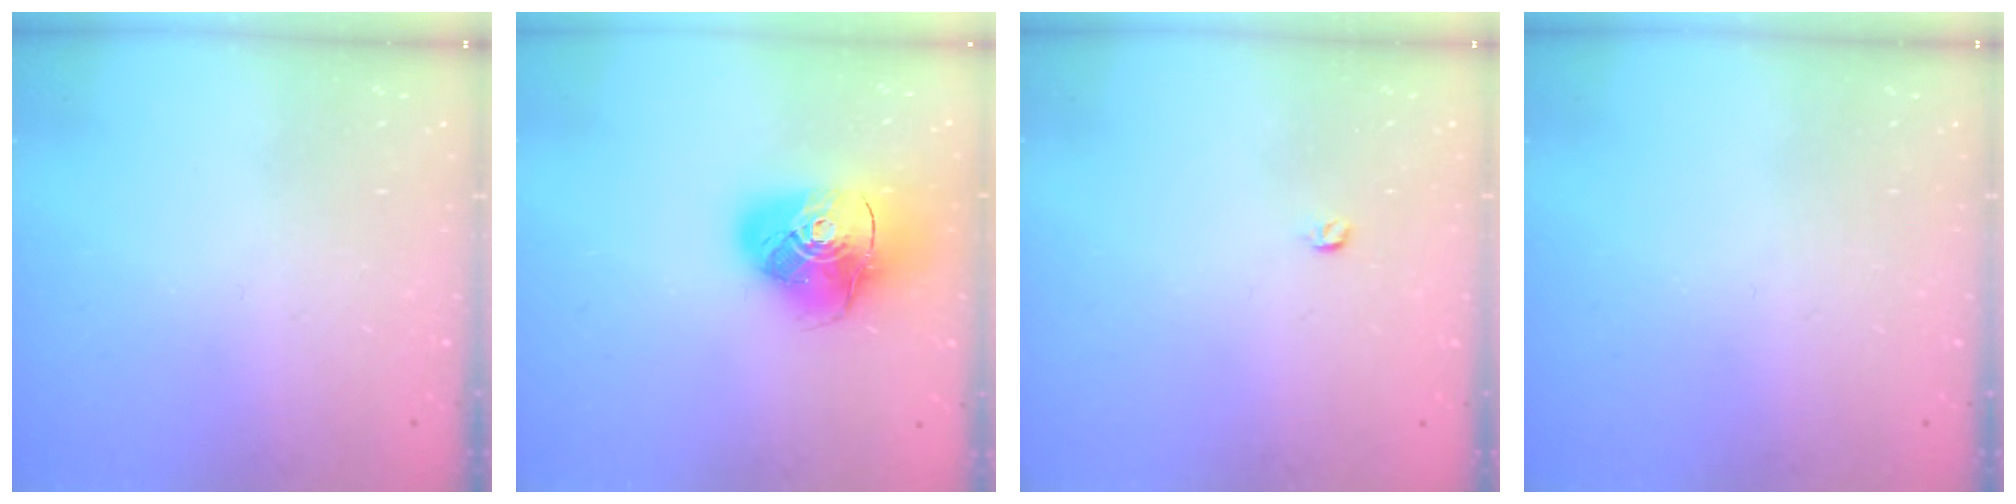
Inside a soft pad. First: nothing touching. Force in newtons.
{"total": 16.0, "press": 15.9, "slide": 1.8}
{"total": 3.0, "press": 2.9, "slide": 0.4}
{"total": 0.0}